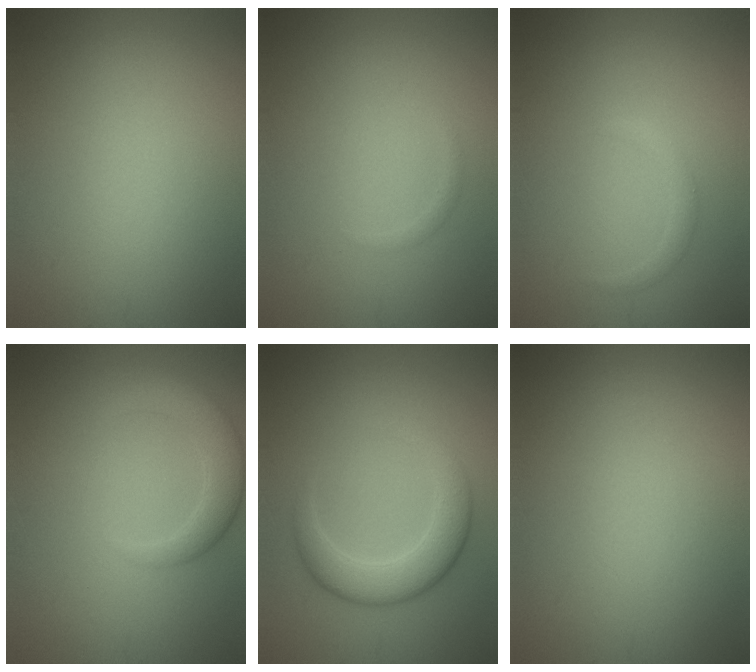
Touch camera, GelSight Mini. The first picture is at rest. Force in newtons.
{"total": 0.7, "press": 0.7, "slide": 0.0}
{"total": 1.2, "press": 1.2, "slide": 0.1}
{"total": 3.5, "press": 3.5, "slide": 0.4}
{"total": 4.6, "press": 4.6, "slide": 0.2}
{"total": 0.0}